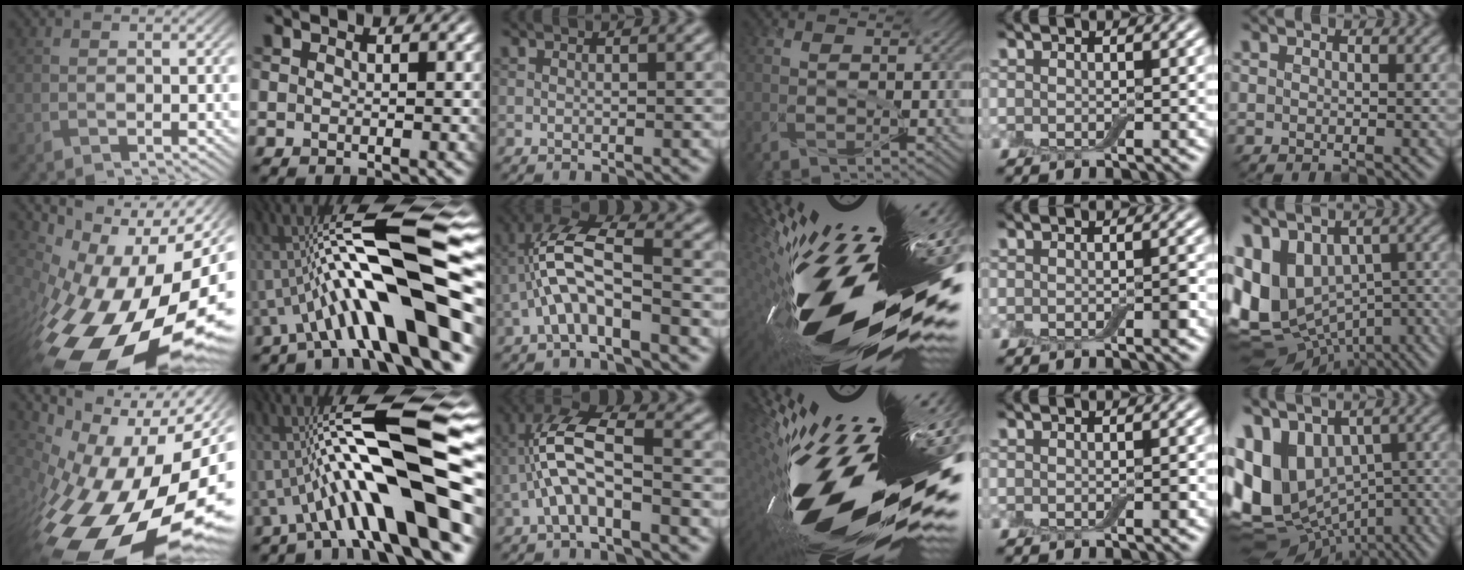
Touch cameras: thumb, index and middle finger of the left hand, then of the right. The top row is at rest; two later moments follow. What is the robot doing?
{"motion": "screw", "object": "jar lid"}